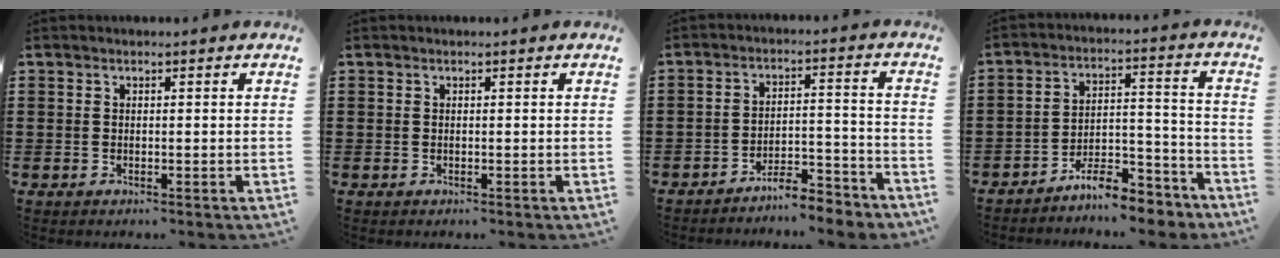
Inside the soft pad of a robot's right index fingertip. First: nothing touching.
{"total": 0.0}
{"total": 5.5, "force": [-5.4, 0.2, 1.3], "torque": [-0.022, 0.008, -0.106]}
{"total": 8.3, "force": [-7.7, 1.7, 2.8], "torque": [-0.039, 0.028, -0.145]}